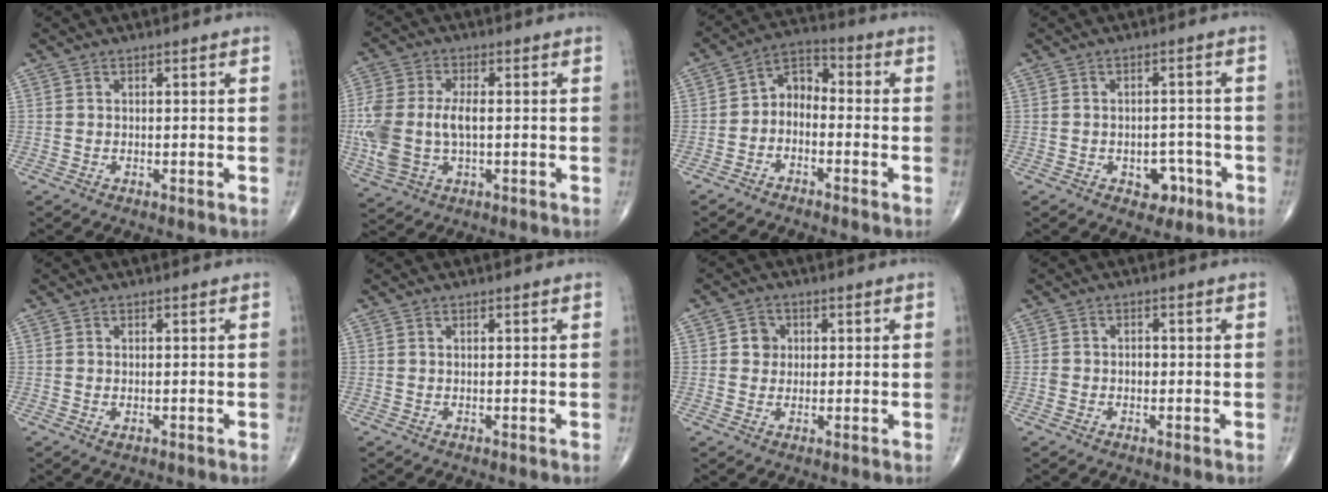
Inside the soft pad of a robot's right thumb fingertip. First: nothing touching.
{"total": 12.8, "force": [-0.6, 7.3, 10.5], "torque": [-0.256, 0.005, -0.006]}
{"total": 6.1, "force": [-2.1, 4.2, 4.0], "torque": [-0.051, 0.039, -0.054]}
{"total": 4.5, "force": [-2.1, 3.2, 2.4], "torque": [-0.008, 0.019, -0.024]}
{"total": 0.8, "force": [-0.2, 0.4, 0.7], "torque": [-0.014, 0.000, -0.001]}
{"total": 0.0}
{"total": 3.3, "force": [0.6, 3.1, 1.2], "torque": [0.002, 0.003, 0.004]}
{"total": 2.2, "force": [-0.4, 1.8, 1.2], "torque": [-0.014, 0.010, -0.006]}